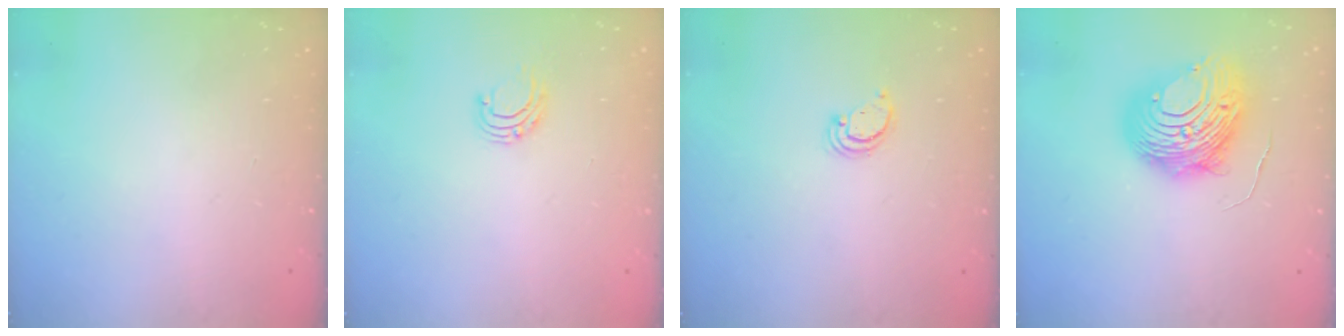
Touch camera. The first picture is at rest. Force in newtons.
{"total": 5.1, "press": 5.1, "slide": 0.4}
{"total": 2.6, "press": 2.6, "slide": 0.2}
{"total": 13.6, "press": 13.5, "slide": 1.3}